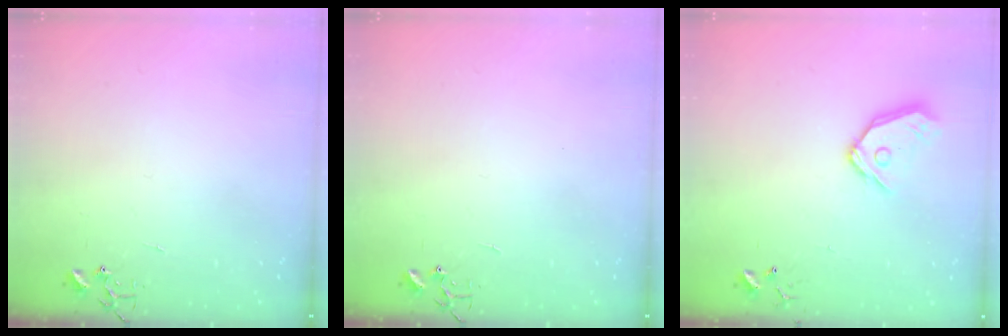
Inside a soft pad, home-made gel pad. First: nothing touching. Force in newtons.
{"total": 0.0}
{"total": 11.5, "press": 11.4, "slide": 1.7}